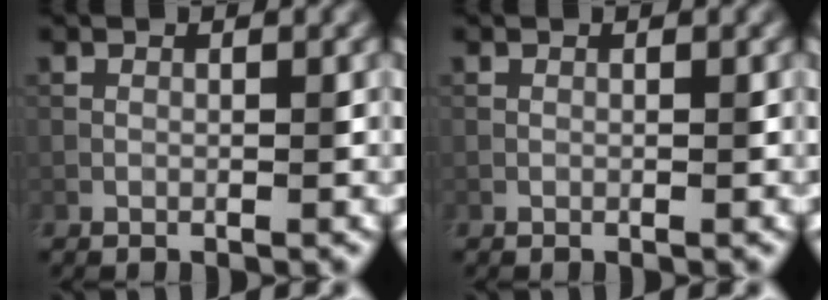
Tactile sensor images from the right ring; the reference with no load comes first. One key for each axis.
{"total": 0.0}